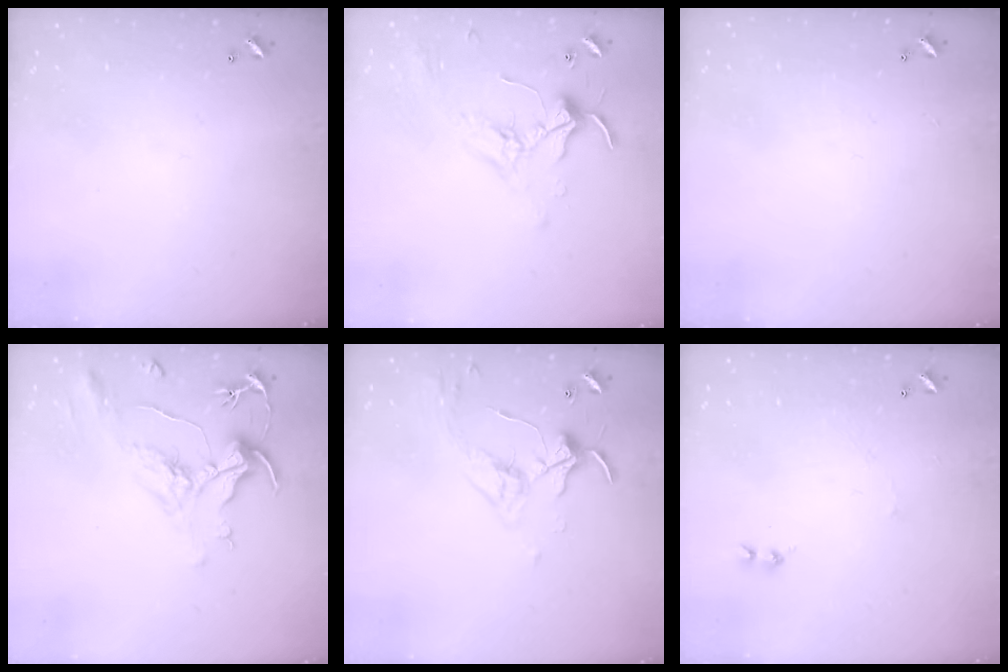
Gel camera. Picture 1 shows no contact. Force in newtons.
{"total": 1.7, "press": 1.6, "slide": 0.2}
{"total": 0.6, "press": 0.2, "slide": 0.6}
{"total": 2.2, "press": 1.7, "slide": 1.4}
{"total": 3.3, "press": 3.2, "slide": 0.6}
{"total": 1.5, "press": 1.4, "slide": 0.6}